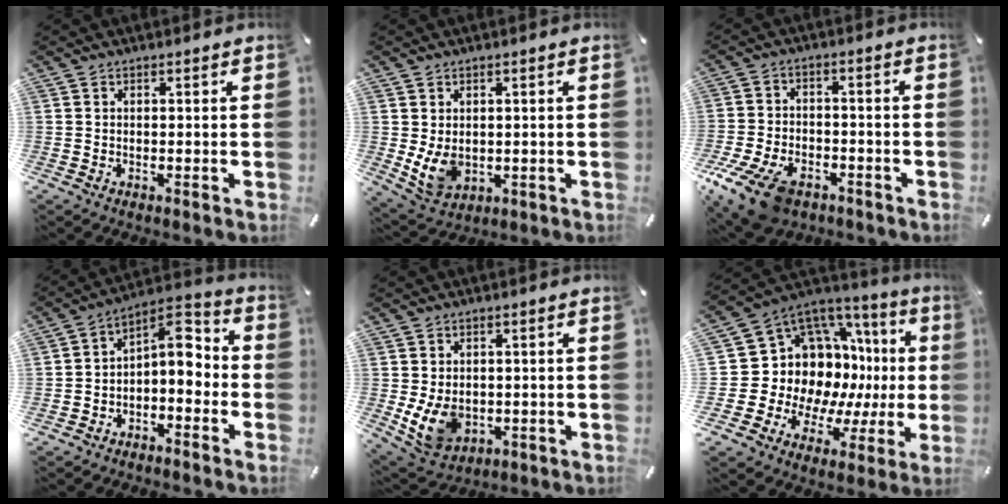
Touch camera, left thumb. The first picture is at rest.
{"total": 6.8, "force": [0.8, 5.5, 4.0], "torque": [-0.083, -0.008, 0.017]}
{"total": 12.9, "force": [-7.7, 7.3, 7.4], "torque": [-0.153, 0.038, -0.135]}
{"total": 7.1, "force": [-0.1, 5.0, 5.0], "torque": [-0.054, -0.013, -0.010]}
{"total": 8.3, "force": [-0.5, 6.7, 4.9], "torque": [-0.093, -0.002, -0.007]}
{"total": 13.9, "force": [2.7, 11.7, 6.8], "torque": [-0.093, -0.079, 0.073]}